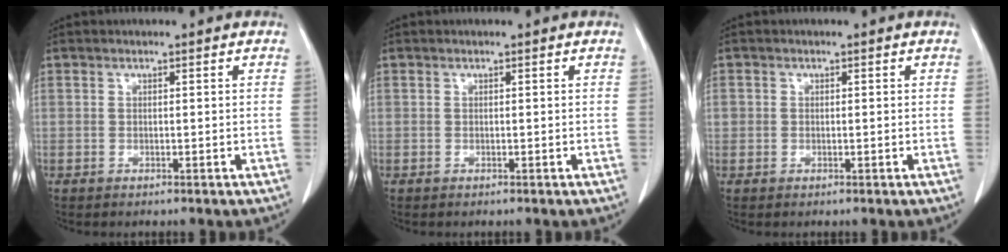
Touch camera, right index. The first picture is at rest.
{"total": 0.0}
{"total": 1.1, "force": [0.1, 1.1, 0.3], "torque": [-0.003, 0.010, 0.005]}